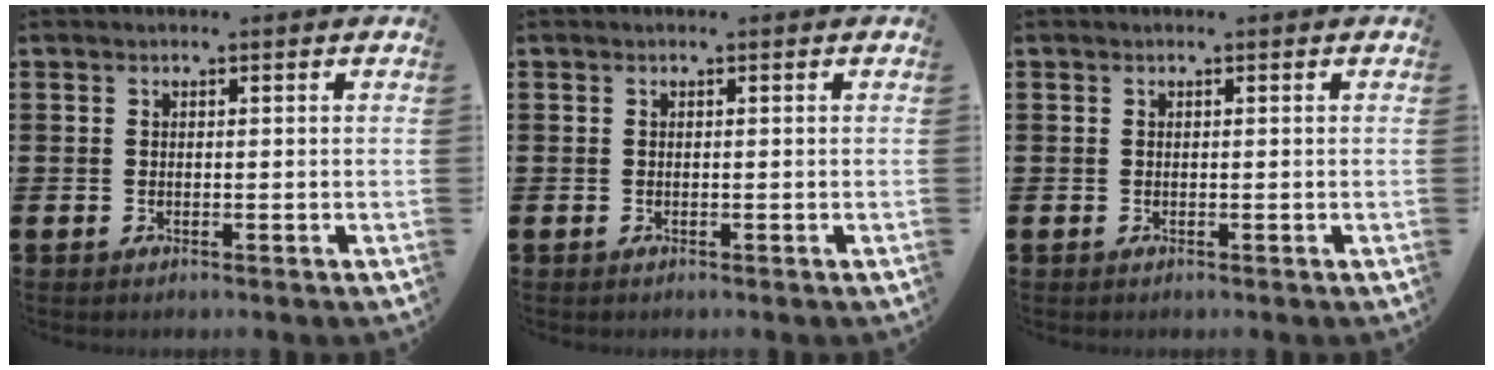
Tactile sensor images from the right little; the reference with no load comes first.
{"total": 0.0}
{"total": 0.0}